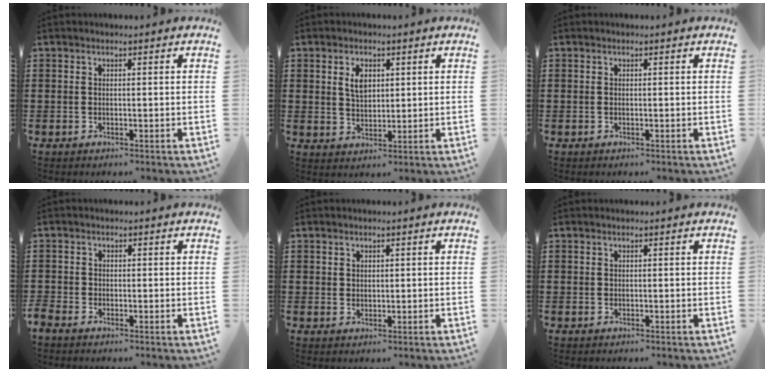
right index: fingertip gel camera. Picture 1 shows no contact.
{"total": 3.8, "force": [1.3, 2.3, 2.7], "torque": [-0.054, 0.007, 0.020]}
{"total": 0.0}
{"total": 1.0, "force": [-0.9, 0.3, 0.1], "torque": [-0.004, -0.001, -0.019]}
{"total": 1.2, "force": [0.8, 0.8, 0.2], "torque": [-0.006, 0.004, 0.015]}
{"total": 0.0}